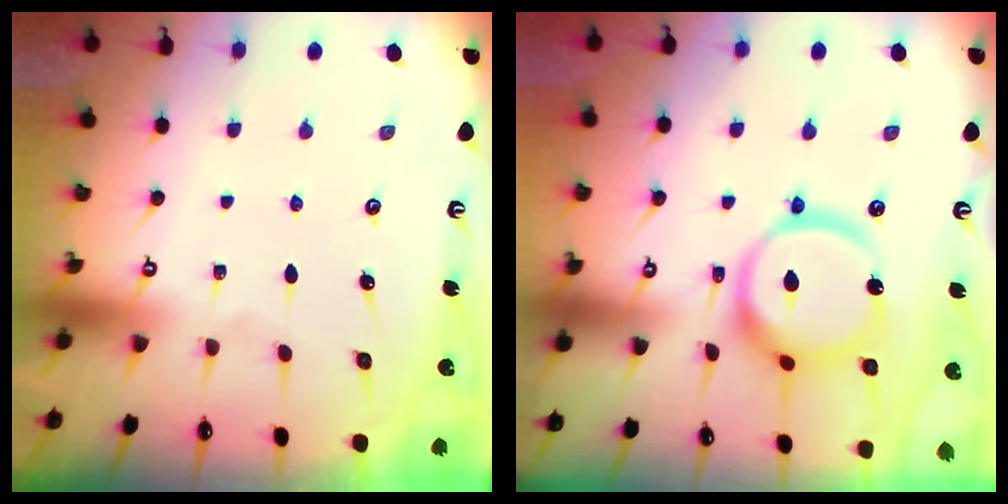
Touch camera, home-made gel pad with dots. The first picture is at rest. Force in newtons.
{"total": 15.5, "press": 15.4, "slide": 2.2}